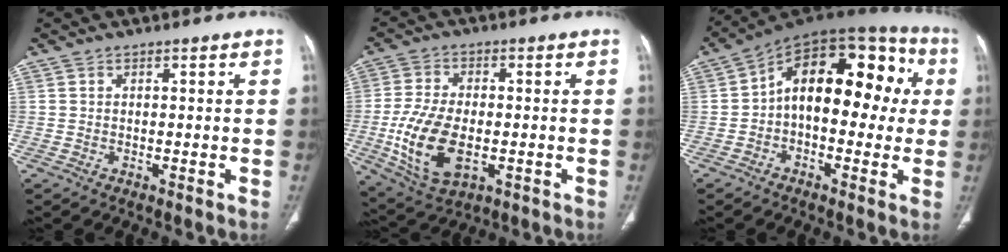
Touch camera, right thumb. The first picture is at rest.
{"total": 13.7, "force": [-2.8, 7.6, 11.0], "torque": [-0.220, -0.003, -0.041]}
{"total": 19.7, "force": [1.3, 11.1, 16.2], "torque": [-0.191, 0.053, 0.006]}